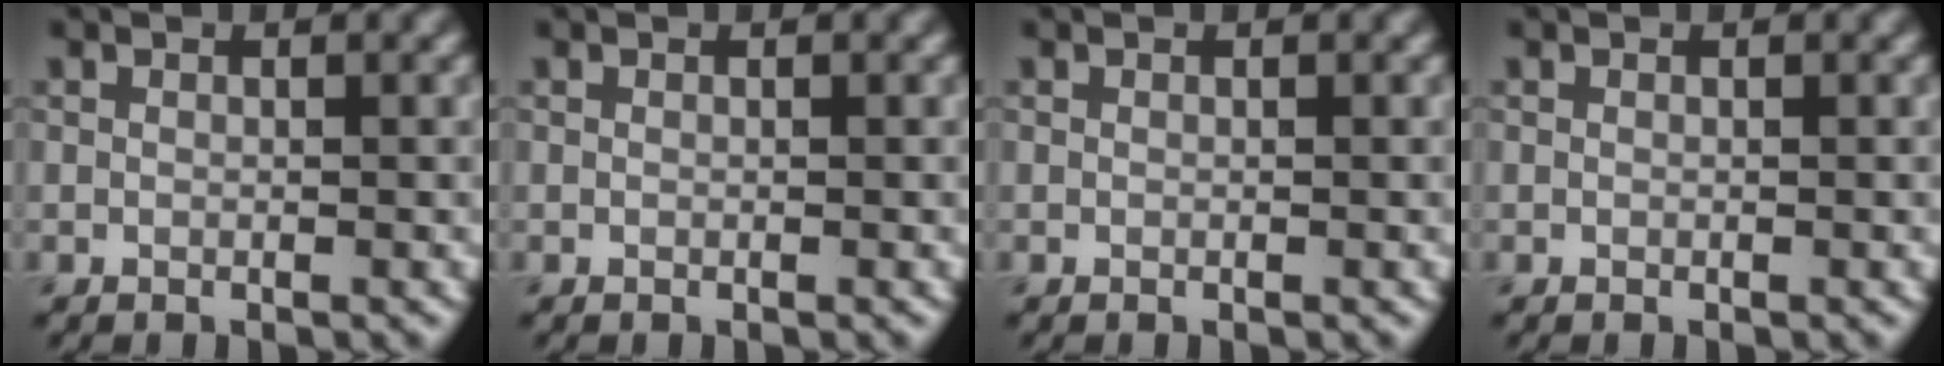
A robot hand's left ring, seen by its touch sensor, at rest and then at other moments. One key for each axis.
{"total": 0.0}
{"total": 0.0}
{"total": 0.0}